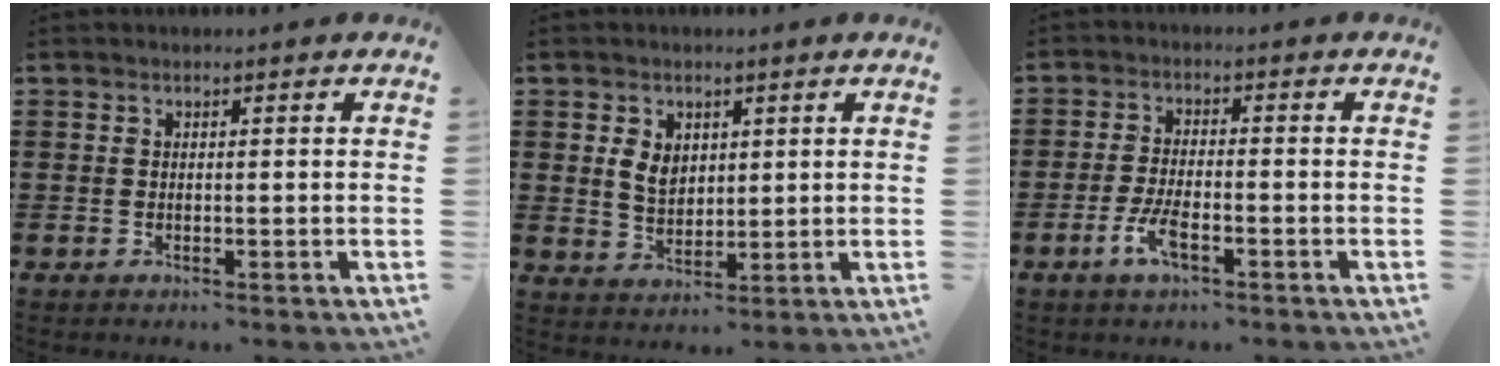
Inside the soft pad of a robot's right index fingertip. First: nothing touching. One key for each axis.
{"total": 4.5, "fx": 1.2, "fy": 3.2, "fz": 2.8, "tx": -0.064, "ty": 0.011, "tz": 0.021}
{"total": 4.6, "fx": -2.3, "fy": 1.5, "fz": 3.7, "tx": -0.089, "ty": -0.005, "tz": -0.049}